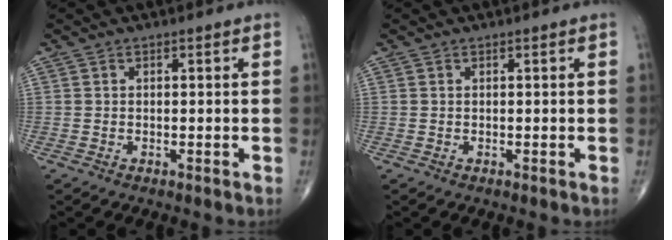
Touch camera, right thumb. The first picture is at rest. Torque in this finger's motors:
{"motor_torque": [-0.04, 0.24, -0.08, -0.02, 0.01]}